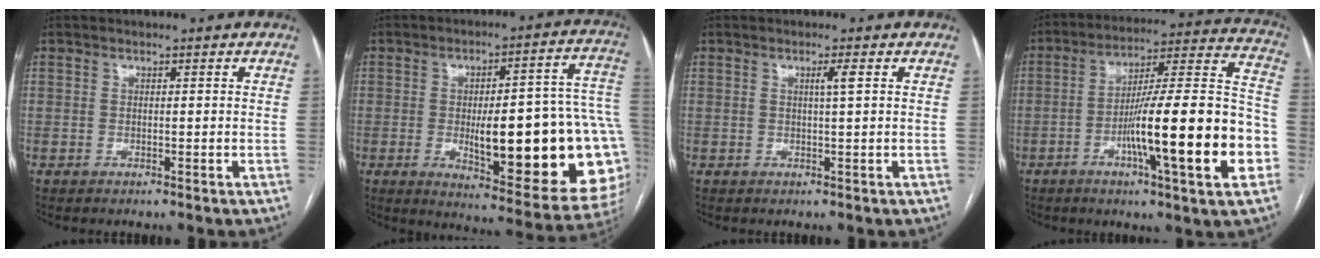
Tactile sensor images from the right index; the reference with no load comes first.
{"total": 26.9, "force": [-3.3, 5.9, 26.0], "torque": [-0.252, 0.017, -0.027]}
{"total": 1.5, "force": [0.5, -0.3, 1.4], "torque": [-0.023, 0.002, 0.010]}
{"total": 22.0, "force": [-6.6, 1.4, 21.0], "torque": [-0.284, 0.008, -0.098]}